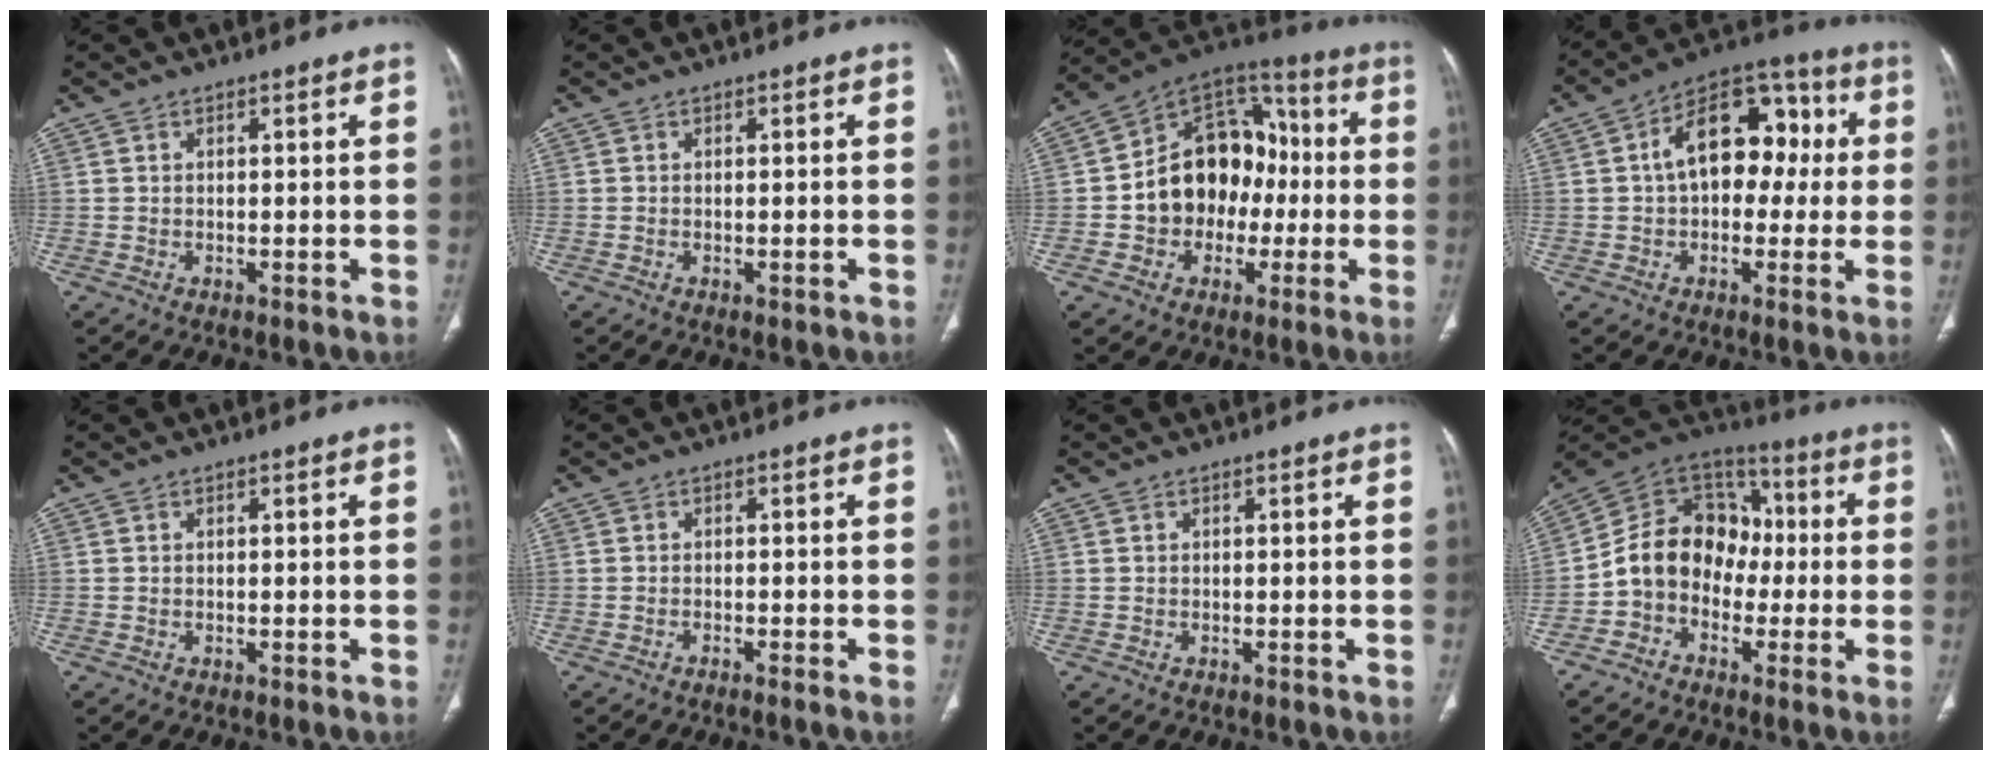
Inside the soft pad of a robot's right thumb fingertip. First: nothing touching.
{"total": 0.5, "force": [0.3, 0.3, -0.3], "torque": [0.003, 0.000, 0.007]}
{"total": 17.2, "force": [-1.5, 14.1, 9.8], "torque": [-0.100, 0.047, -0.027]}
{"total": 15.6, "force": [1.7, 10.1, 11.7], "torque": [-0.135, 0.048, 0.013]}
{"total": 0.0}
{"total": 6.1, "force": [-5.4, -2.0, 2.1], "torque": [-0.068, 0.041, -0.101]}
{"total": 0.0}
{"total": 13.6, "force": [-1.6, 11.6, 7.0], "torque": [-0.084, 0.052, -0.044]}